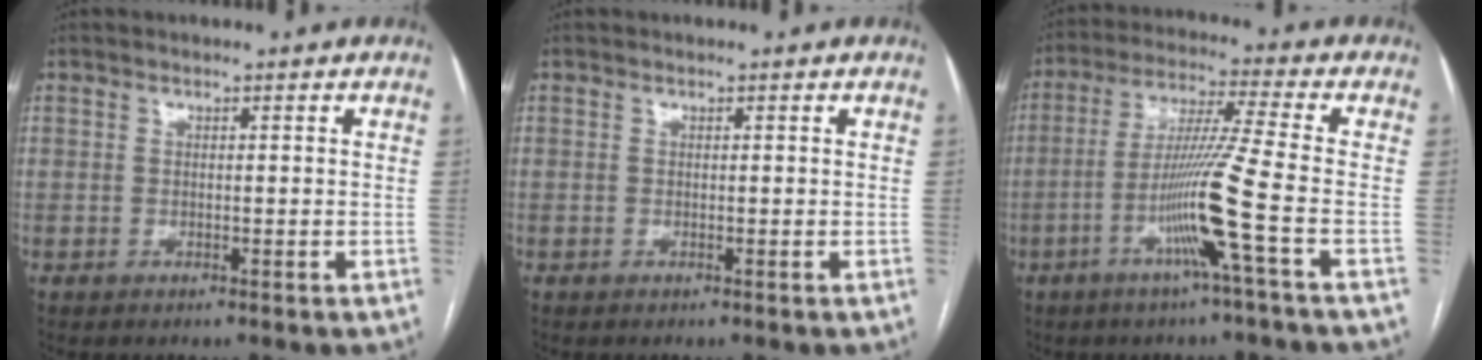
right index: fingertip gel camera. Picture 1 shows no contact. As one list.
[{"total": 0.0}, {"total": 11.0, "force": [-4.0, -2.4, 10.0], "torque": [-0.195, -0.008, -0.081]}]